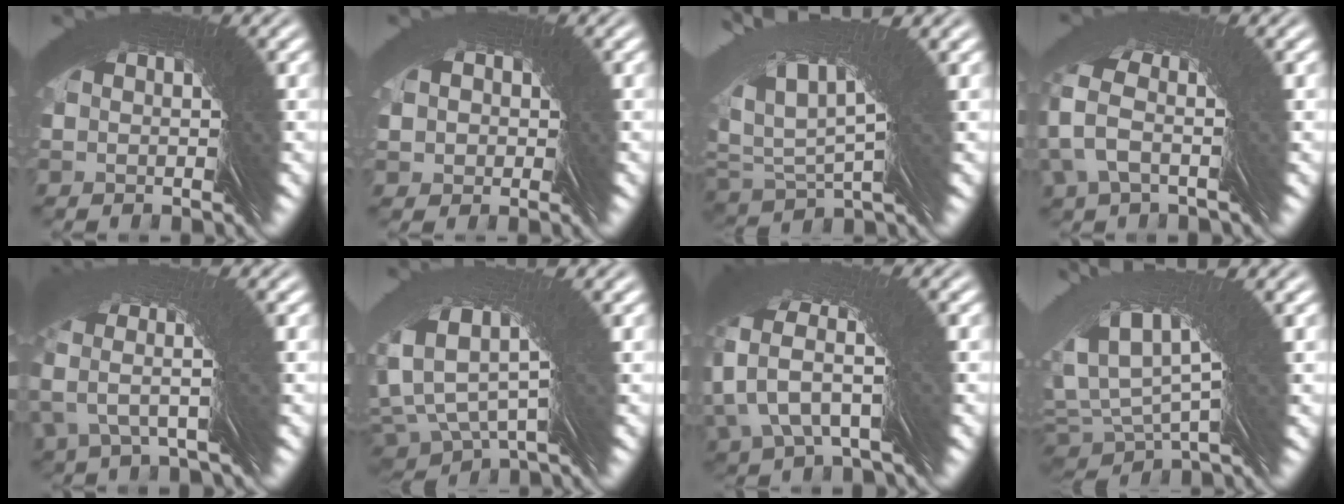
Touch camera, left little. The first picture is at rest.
{"total": 3.5, "force": [0.5, 3.2, 1.3], "torque": [-0.023, 0.003, 0.003]}
{"total": 3.8, "force": [3.2, 0.0, 2.2], "torque": [-0.060, 0.026, 0.057]}
{"total": 3.8, "force": [1.7, -2.5, -2.2], "torque": [0.021, 0.038, 0.017]}
{"total": 7.7, "force": [6.4, -4.2, -0.1], "torque": [0.020, 0.087, 0.078]}
{"total": 1.8, "force": [1.7, 0.1, 0.7], "torque": [-0.037, 0.021, 0.022]}
{"total": 5.4, "force": [4.9, -2.1, -0.7], "torque": [-0.014, 0.058, 0.060]}
{"total": 2.8, "force": [2.2, 0.4, 1.7], "torque": [-0.049, 0.019, 0.040]}